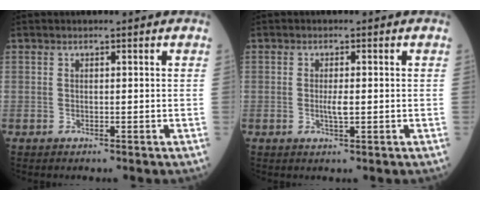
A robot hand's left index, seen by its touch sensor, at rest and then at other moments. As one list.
[{"total": 1.8, "force": [-0.4, 0.3, 1.8], "torque": [-0.035, -0.005, -0.006]}]